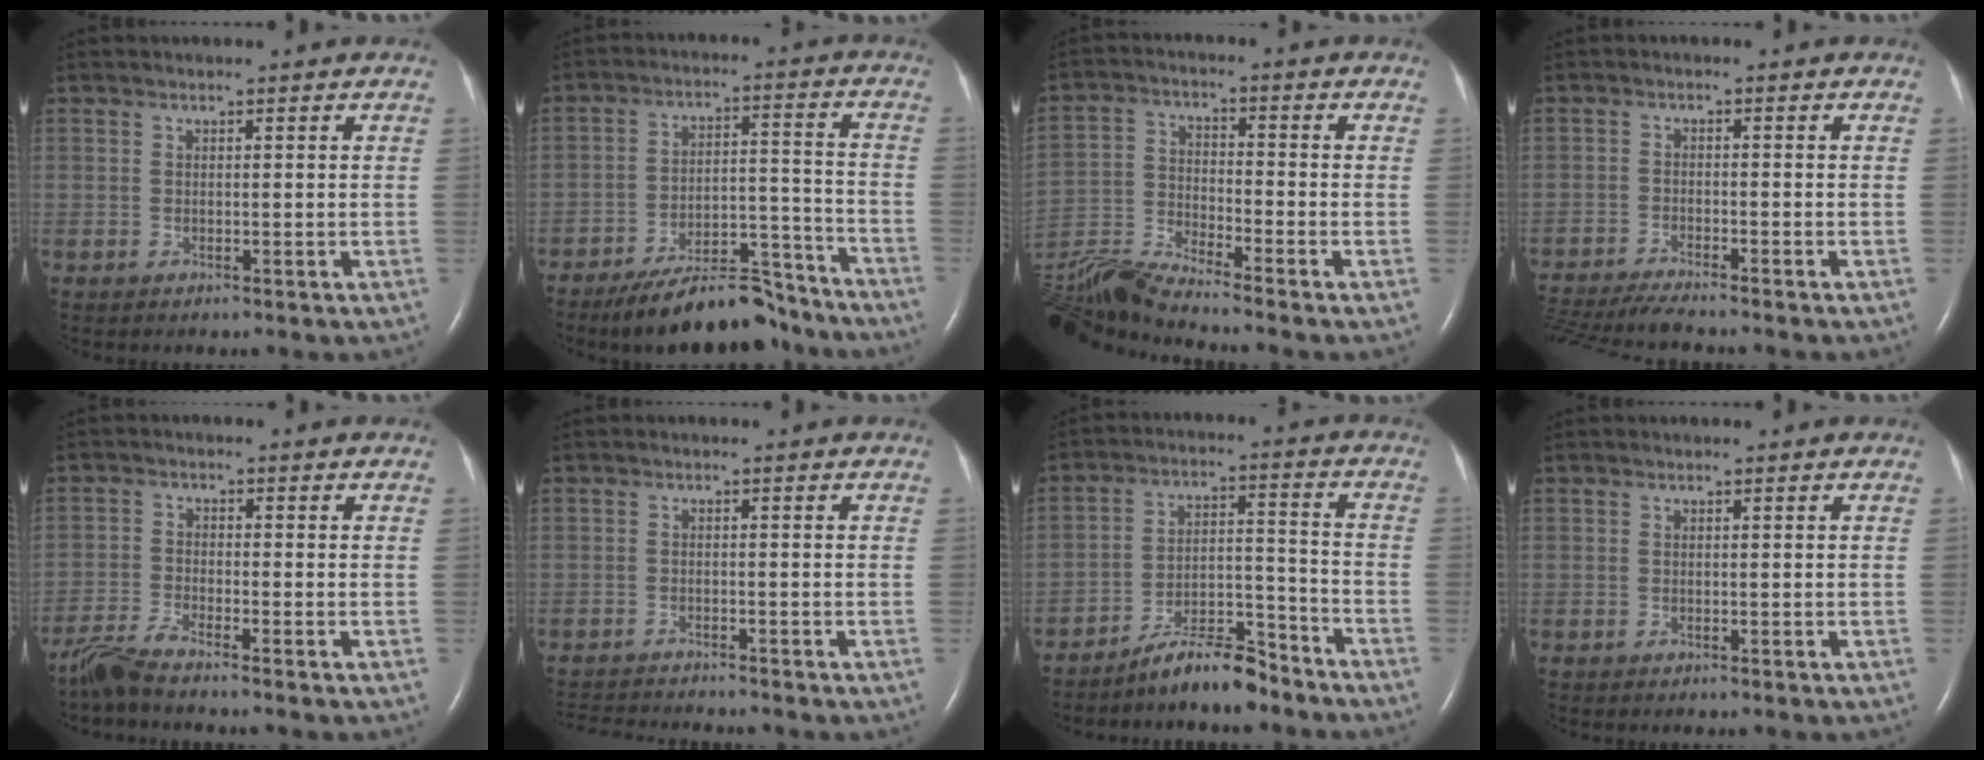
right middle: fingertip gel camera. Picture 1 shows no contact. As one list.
[{"total": 13.1, "force": [-11.5, 3.5, 5.4], "torque": [-0.075, 0.031, -0.182]}, {"total": 10.1, "force": [-9.4, -2.0, 2.9], "torque": [-0.065, -0.010, -0.184]}, {"total": 10.3, "force": [-9.4, 0.0, 4.3], "torque": [-0.070, -0.026, -0.157]}, {"total": 4.2, "force": [-3.9, -0.5, 1.6], "torque": [-0.043, -0.020, -0.082]}, {"total": 7.1, "force": [-6.9, 0.4, 1.9], "torque": [-0.031, -0.011, -0.105]}, {"total": 8.5, "force": [-7.5, 1.5, 3.6], "torque": [-0.060, 0.016, -0.130]}, {"total": 0.0}]